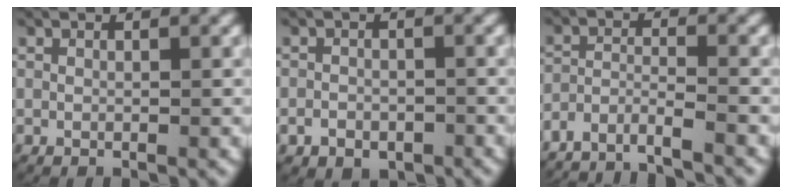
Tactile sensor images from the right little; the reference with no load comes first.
{"total": 2.5, "force": [-1.4, 1.8, 1.0], "torque": [-0.009, -0.006, -0.022]}
{"total": 7.4, "force": [-6.8, 2.4, 1.6], "torque": [-0.037, -0.024, -0.111]}